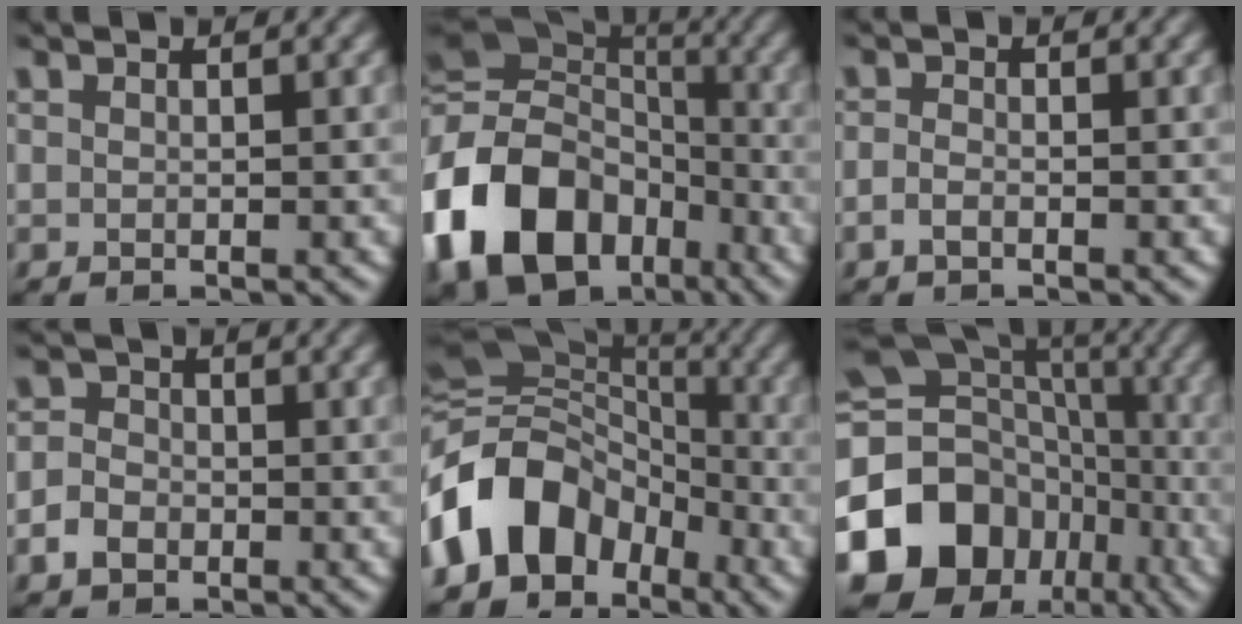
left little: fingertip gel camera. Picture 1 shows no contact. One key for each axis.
{"total": 17.3, "fx": -5.9, "fy": 12.9, "fz": 9.8, "tx": -0.247, "ty": -0.011, "tz": -0.121}
{"total": 1.0, "fx": -0.6, "fy": 0.4, "fz": 0.7, "tx": -0.018, "ty": -0.001, "tz": -0.015}
{"total": 2.7, "fx": -1.1, "fy": 2.2, "fz": 1.1, "tx": -0.020, "ty": 0.003, "tz": -0.026}
{"total": 10.6, "fx": -4.3, "fy": 8.1, "fz": 5.2, "tx": -0.092, "ty": 0.019, "tz": -0.101}
{"total": 18.4, "fx": -6.9, "fy": 14.9, "fz": 8.2, "tx": -0.190, "ty": -0.005, "tz": -0.113}